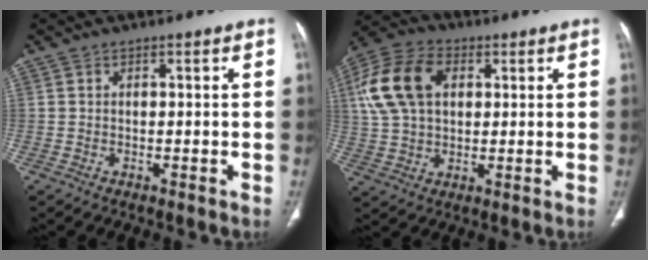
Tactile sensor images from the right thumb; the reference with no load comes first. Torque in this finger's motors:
{"motor_torque": [-0.31, 0.60, 0.86, -0.68, 0.13]}